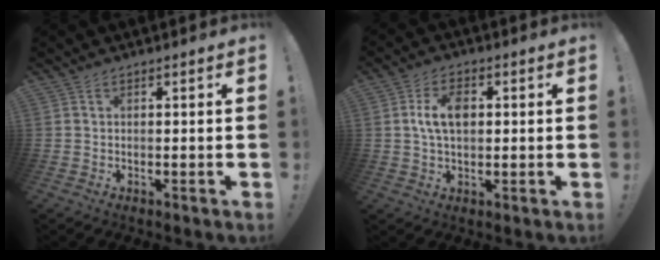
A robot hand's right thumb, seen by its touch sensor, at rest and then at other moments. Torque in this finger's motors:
{"motor_torque": [0.88, 1.07, 0.65, -0.01, 0.07]}